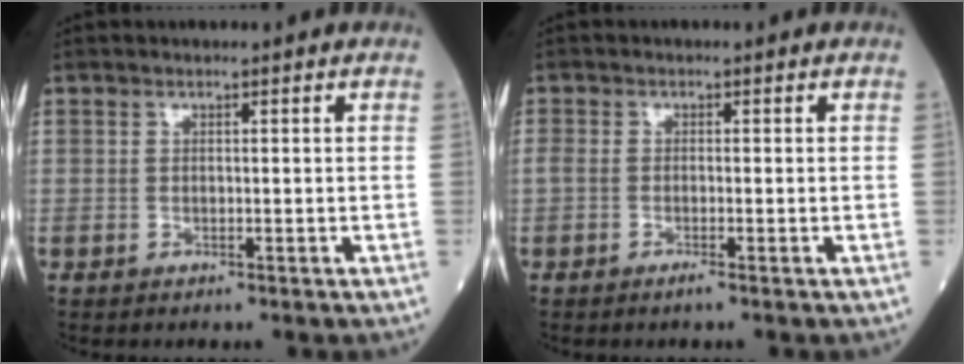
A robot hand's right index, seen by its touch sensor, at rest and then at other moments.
{"total": 1.7, "force": [-1.0, 0.2, 1.4], "torque": [-0.034, -0.003, -0.022]}